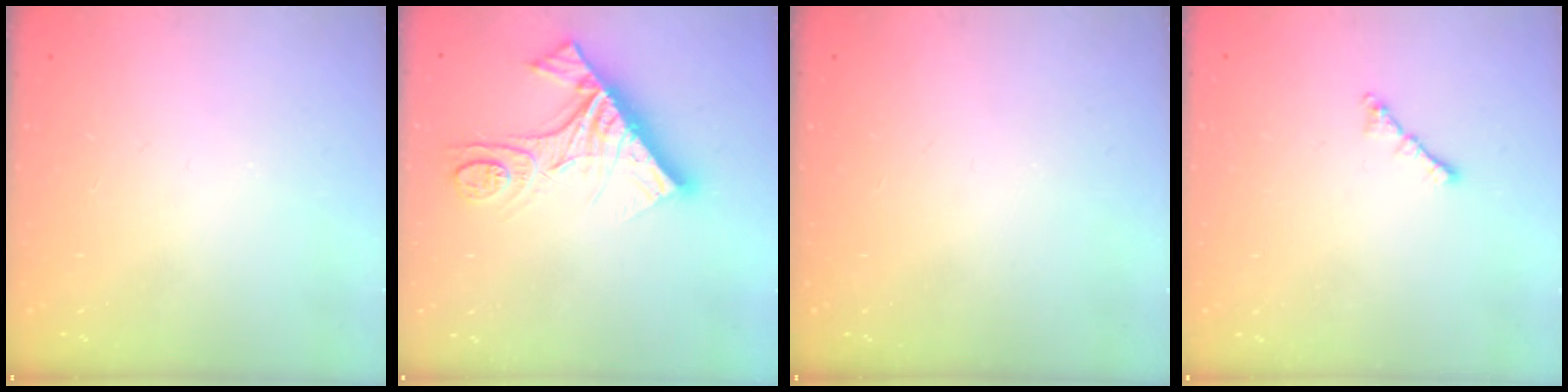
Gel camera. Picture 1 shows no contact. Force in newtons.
{"total": 17.9, "press": 17.8, "slide": 2.0}
{"total": 0.0}
{"total": 2.1, "press": 2.0, "slide": 0.6}